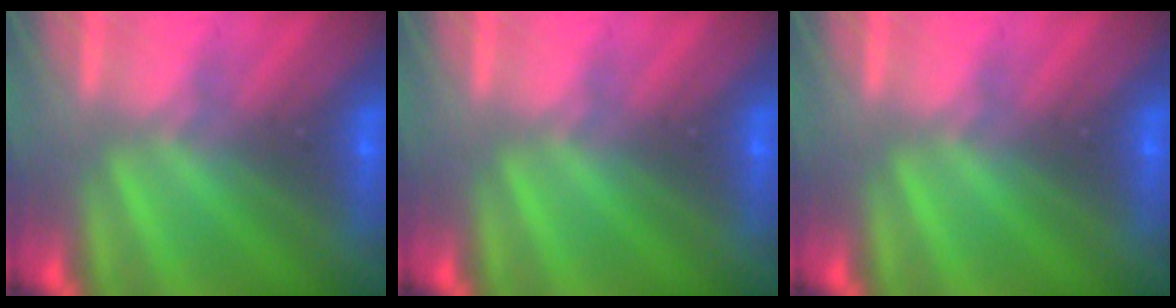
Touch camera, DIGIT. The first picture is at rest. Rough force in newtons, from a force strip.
{"total": 0.0}
{"total": 0.0}